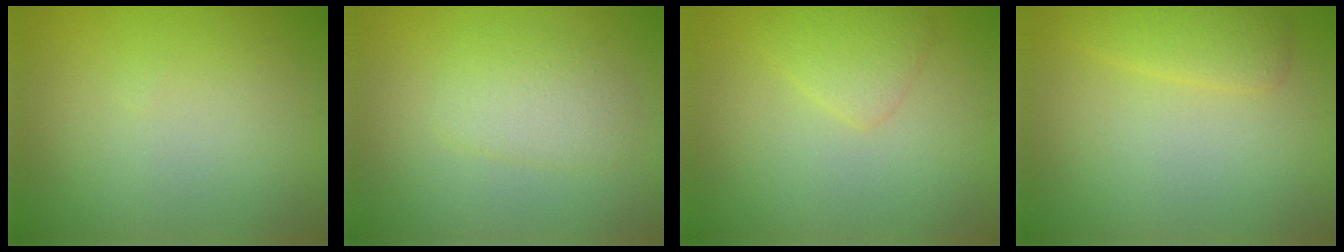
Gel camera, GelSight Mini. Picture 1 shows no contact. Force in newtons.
{"total": 2.4, "press": 2.4, "slide": 0.1}
{"total": 1.8, "press": 1.8, "slide": 0.2}
{"total": 2.2, "press": 2.2, "slide": 0.1}